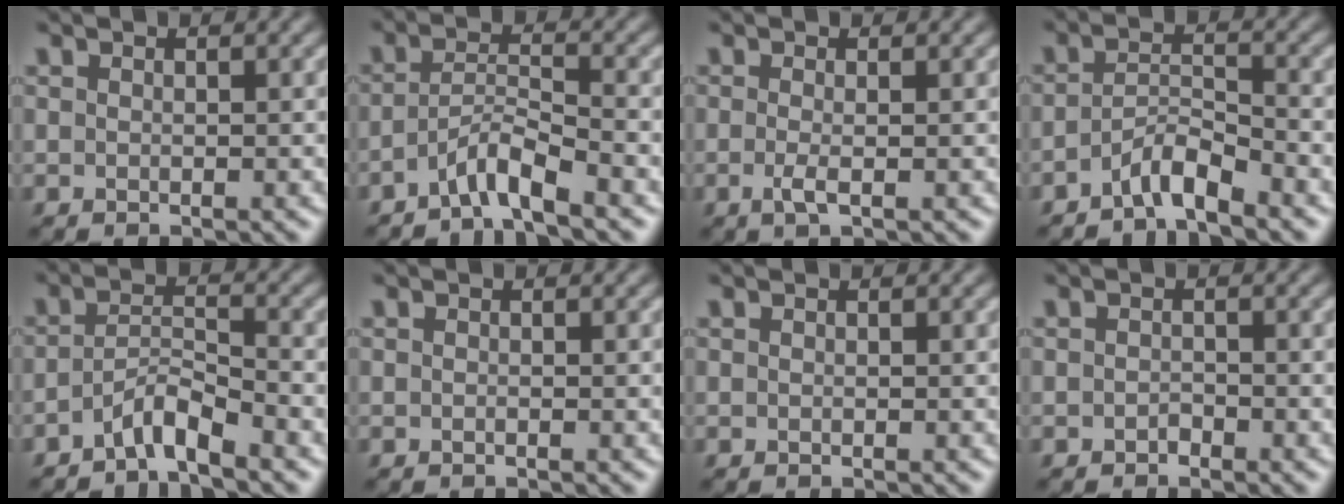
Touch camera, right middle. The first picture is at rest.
{"total": 3.2, "force": [-2.5, 0.3, 1.9], "torque": [-0.034, 0.008, -0.055]}
{"total": 1.4, "force": [-0.3, 0.3, 1.4], "torque": [-0.030, -0.006, -0.009]}
{"total": 2.9, "force": [-2.3, 0.5, 1.7], "torque": [-0.028, 0.008, -0.049]}
{"total": 2.9, "force": [-2.3, 0.4, 1.7], "torque": [-0.029, 0.007, -0.050]}
{"total": 0.0}
{"total": 0.0}
{"total": 0.7, "force": [-0.4, 0.4, 0.3], "torque": [-0.005, -0.002, -0.008]}